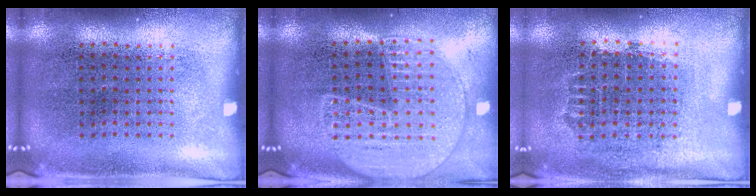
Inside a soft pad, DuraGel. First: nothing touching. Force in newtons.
{"total": 1.7, "press": 1.6, "slide": 0.6}
{"total": 0.8, "press": 0.8, "slide": 0.3}